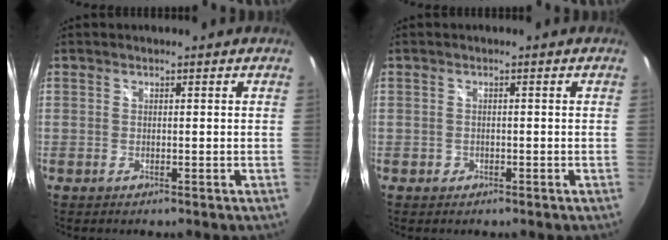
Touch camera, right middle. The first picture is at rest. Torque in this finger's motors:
{"motor_torque": [-0.25, 0.02, 0.01, -0.01]}